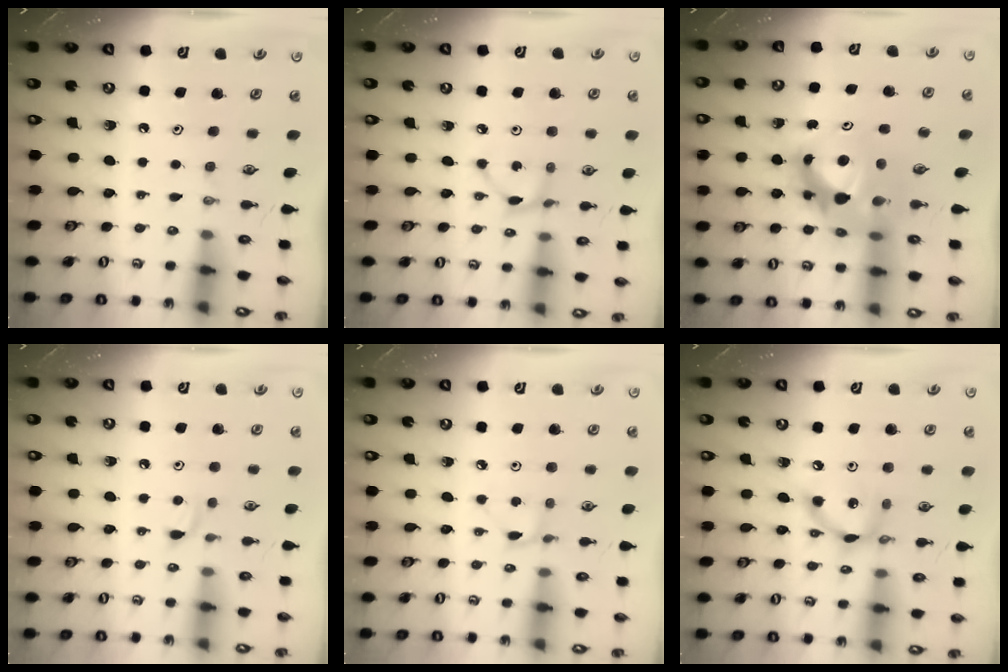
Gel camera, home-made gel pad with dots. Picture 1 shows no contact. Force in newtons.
{"total": 2.8, "press": 2.8, "slide": 0.1}
{"total": 11.9, "press": 11.9, "slide": 0.9}
{"total": 4.4, "press": 4.3, "slide": 0.6}
{"total": 2.6, "press": 2.5, "slide": 0.4}
{"total": 9.7, "press": 9.7, "slide": 0.6}